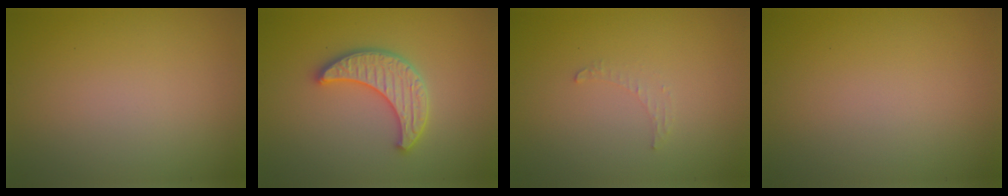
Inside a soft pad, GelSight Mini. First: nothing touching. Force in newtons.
{"total": 3.8, "press": 3.6, "slide": 1.0}
{"total": 0.8, "press": 0.8, "slide": 0.3}
{"total": 0.0}